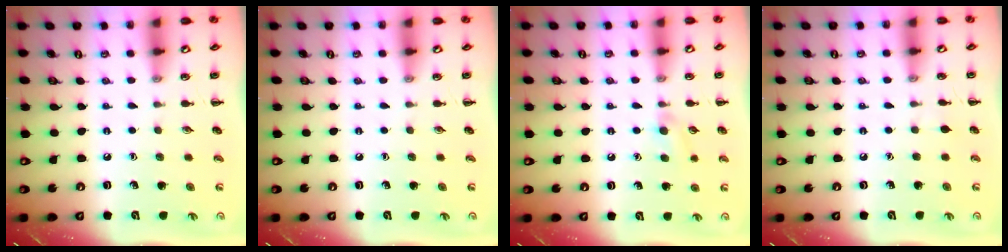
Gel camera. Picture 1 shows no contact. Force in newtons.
{"total": 0.0}
{"total": 6.0, "press": 5.8, "slide": 1.8}
{"total": 3.3, "press": 3.1, "slide": 1.3}